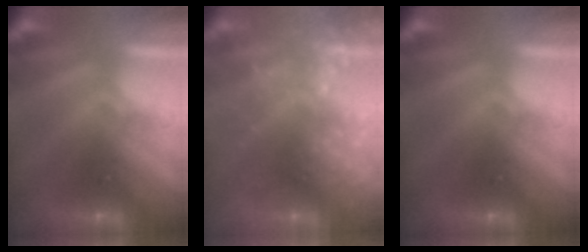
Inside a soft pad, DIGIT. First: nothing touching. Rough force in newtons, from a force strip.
{"total": 6.0}
{"total": 0.0}